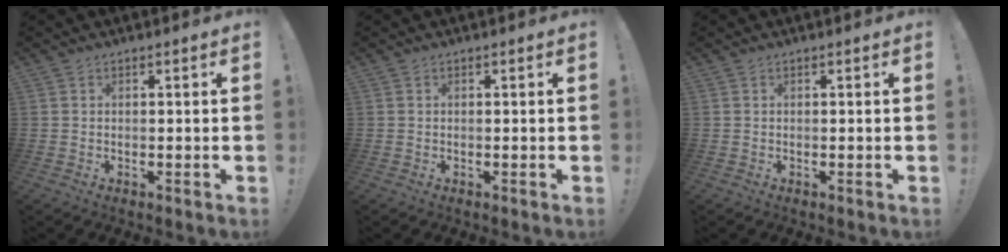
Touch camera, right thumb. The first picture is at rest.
{"total": 0.0}
{"total": 0.0}